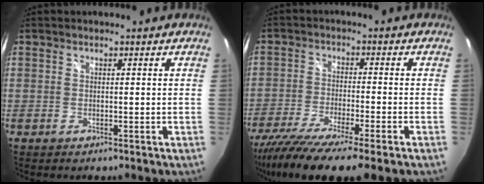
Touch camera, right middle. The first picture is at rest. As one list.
[{"total": 13.1, "force": [-10.2, 0.3, 8.3], "torque": [-0.169, -0.048, -0.174]}]